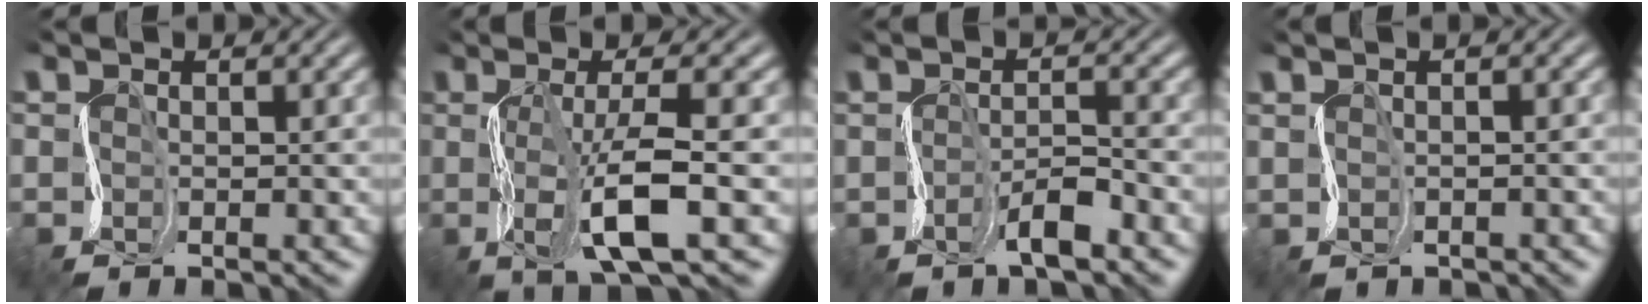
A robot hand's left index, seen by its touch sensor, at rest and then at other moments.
{"total": 5.1, "force": [-0.4, 0.7, 5.0], "torque": [-0.103, 0.015, -0.017]}
{"total": 1.0, "force": [-0.4, -0.4, 0.8], "torque": [-0.024, 0.013, -0.020]}
{"total": 0.9, "force": [0.7, -0.2, -0.4], "torque": [0.015, 0.010, 0.004]}